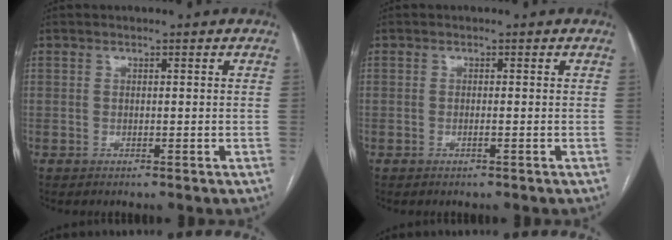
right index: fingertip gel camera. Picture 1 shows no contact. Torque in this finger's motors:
{"motor_torque": [-0.60, 0.72, -0.03, -0.01]}